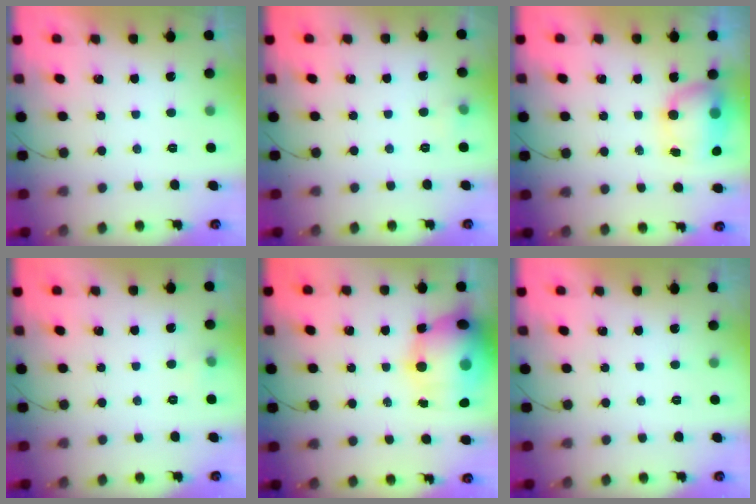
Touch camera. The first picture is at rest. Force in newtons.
{"total": 3.8, "press": 3.6, "slide": 1.3}
{"total": 8.4, "press": 8.1, "slide": 2.3}
{"total": 3.1, "press": 2.5, "slide": 1.9}
{"total": 20.0, "press": 19.4, "slide": 4.8}
{"total": 0.0}